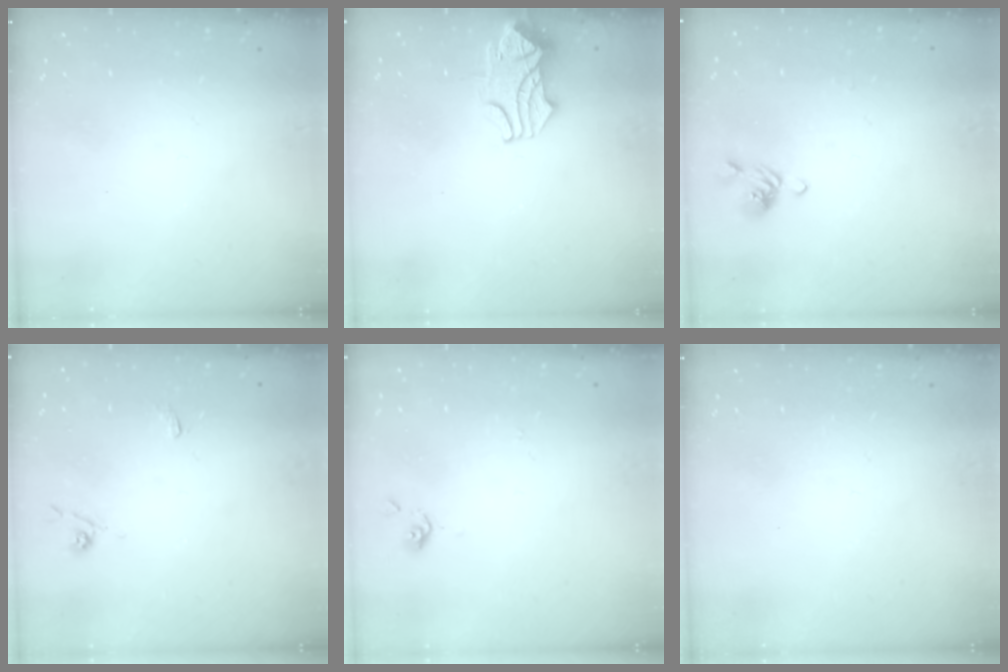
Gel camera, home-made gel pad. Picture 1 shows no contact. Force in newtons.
{"total": 1.2, "press": 0.0, "slide": 1.2}
{"total": 4.9, "press": 4.9, "slide": 0.3}
{"total": 1.6, "press": 1.4, "slide": 0.7}
{"total": 0.0}
{"total": 0.0}